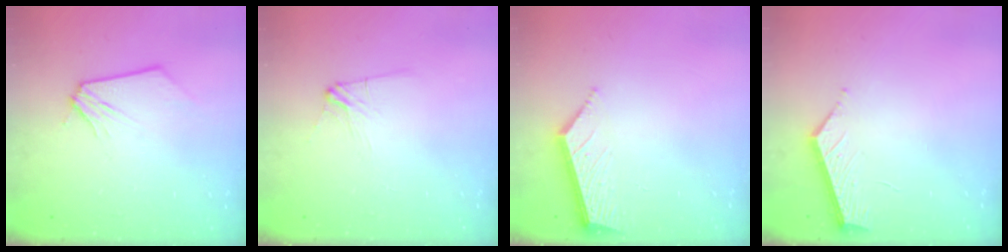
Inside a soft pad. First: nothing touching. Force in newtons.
{"total": 3.9, "press": 3.9, "slide": 0.6}
{"total": 6.0, "press": 6.0, "slide": 0.6}
{"total": 4.5, "press": 4.5, "slide": 0.2}